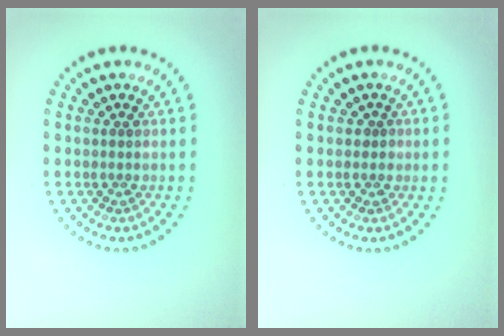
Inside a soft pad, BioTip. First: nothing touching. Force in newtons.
{"total": 0.6, "press": 0.4, "slide": 0.5}